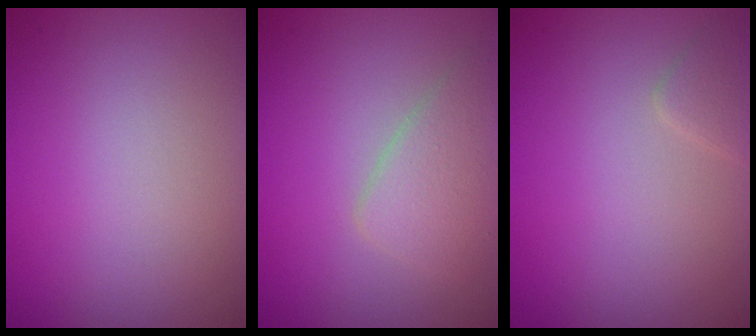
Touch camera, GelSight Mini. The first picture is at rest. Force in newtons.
{"total": 2.8, "press": 2.8, "slide": 0.2}
{"total": 1.2, "press": 1.2, "slide": 0.1}